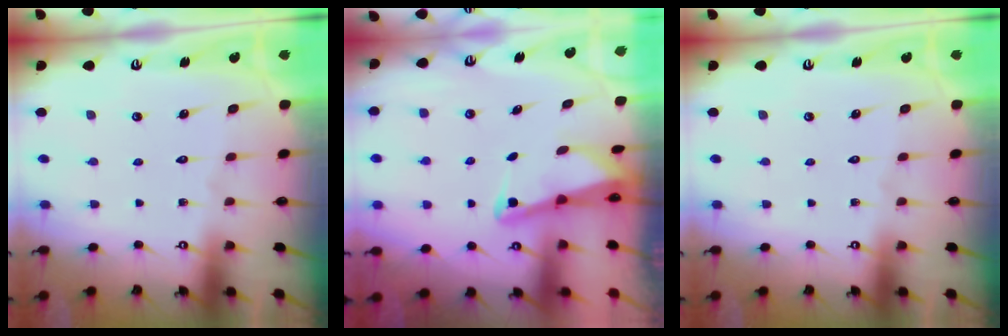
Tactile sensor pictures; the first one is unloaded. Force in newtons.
{"total": 2.2, "press": 2.2, "slide": 0.3}
{"total": 0.0}